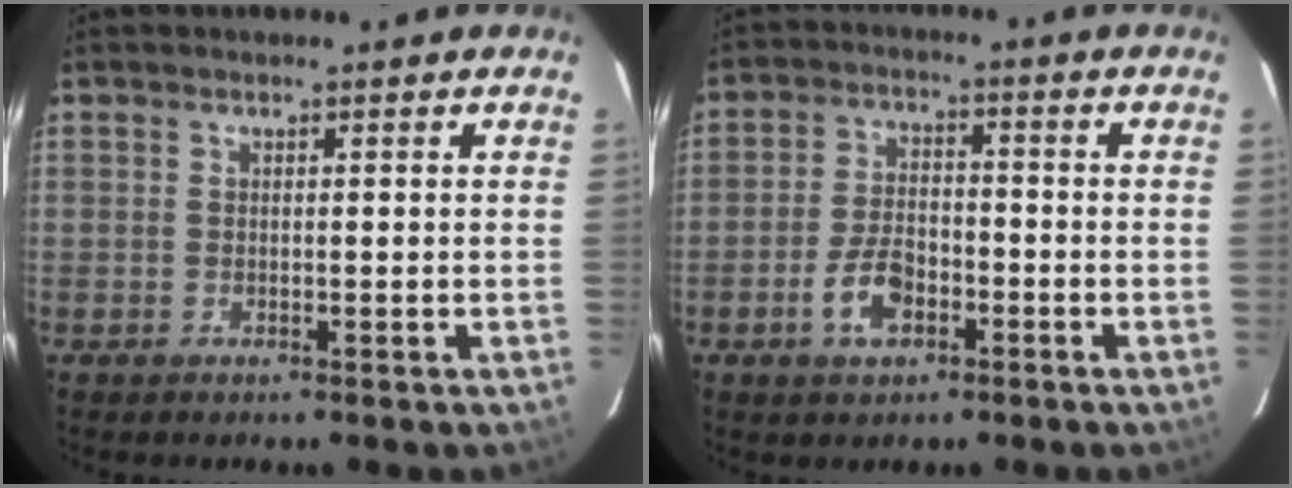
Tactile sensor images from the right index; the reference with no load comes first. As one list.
[{"total": 7.4, "force": [-3.4, 4.1, 5.1], "torque": [-0.107, 0.008, -0.056]}]